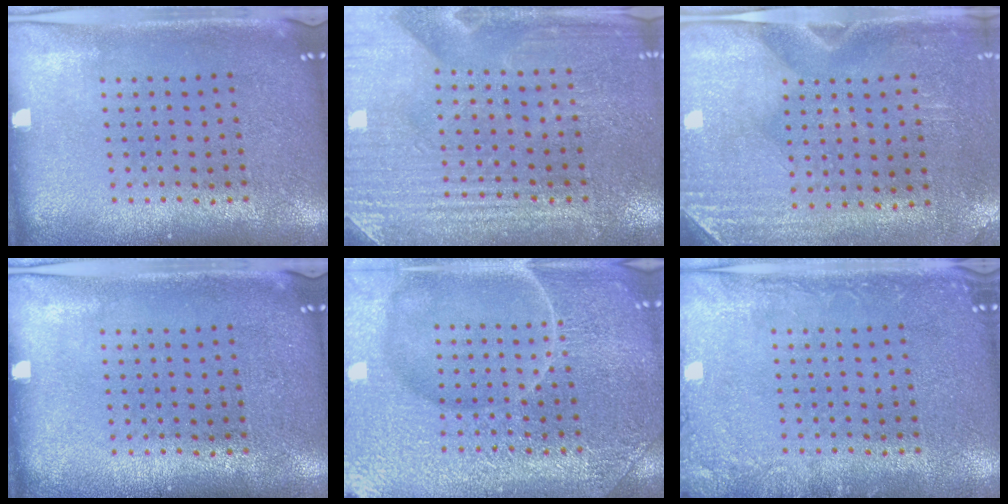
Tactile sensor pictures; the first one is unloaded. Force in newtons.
{"total": 3.2, "press": 3.1, "slide": 0.5}
{"total": 3.0, "press": 2.5, "slide": 1.5}
{"total": 0.0}
{"total": 6.9, "press": 6.9, "slide": 0.7}
{"total": 2.0, "press": 2.0, "slide": 0.2}